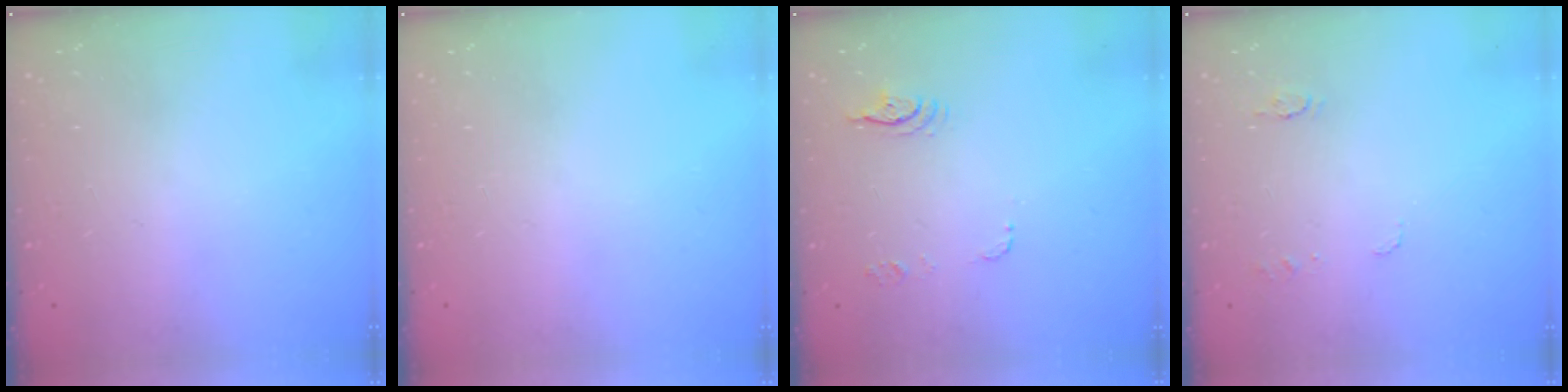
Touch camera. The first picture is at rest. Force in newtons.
{"total": 0.0}
{"total": 6.0, "press": 6.0, "slide": 0.4}
{"total": 5.2, "press": 5.1, "slide": 0.5}